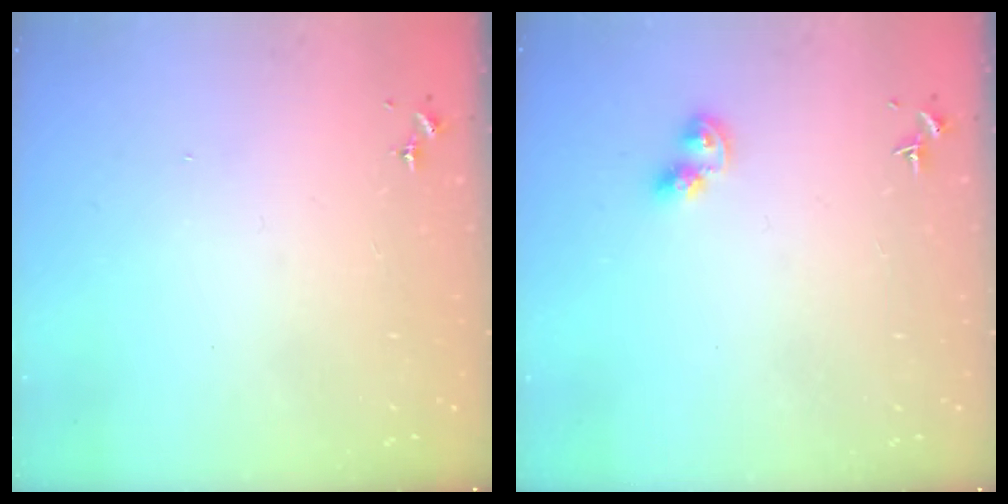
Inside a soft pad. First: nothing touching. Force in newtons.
{"total": 5.2, "press": 5.2, "slide": 0.2}